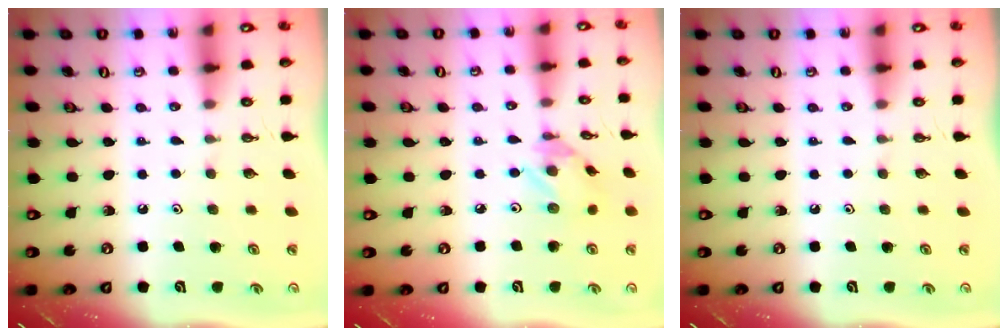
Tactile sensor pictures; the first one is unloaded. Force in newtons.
{"total": 4.8, "press": 4.8, "slide": 0.2}
{"total": 0.0}